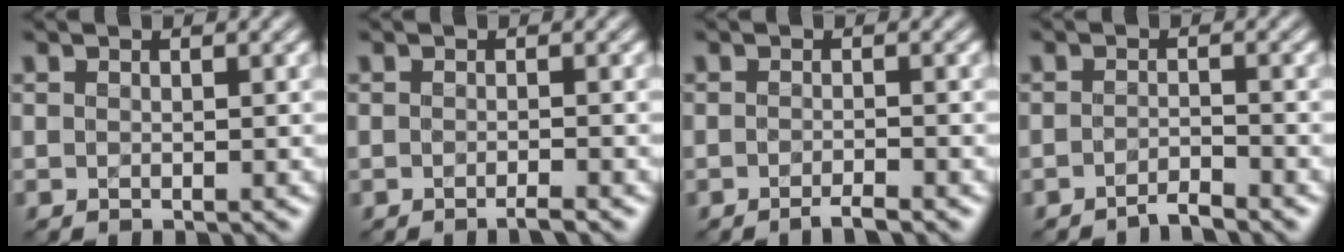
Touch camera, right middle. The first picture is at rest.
{"total": 1.2, "force": [-0.9, 0.0, 0.8], "torque": [-0.006, 0.004, -0.019]}
{"total": 1.6, "force": [-1.2, 0.1, 1.0], "torque": [-0.009, 0.005, -0.026]}
{"total": 1.6, "force": [-1.5, 0.0, 0.5], "torque": [-0.005, 0.008, -0.032]}